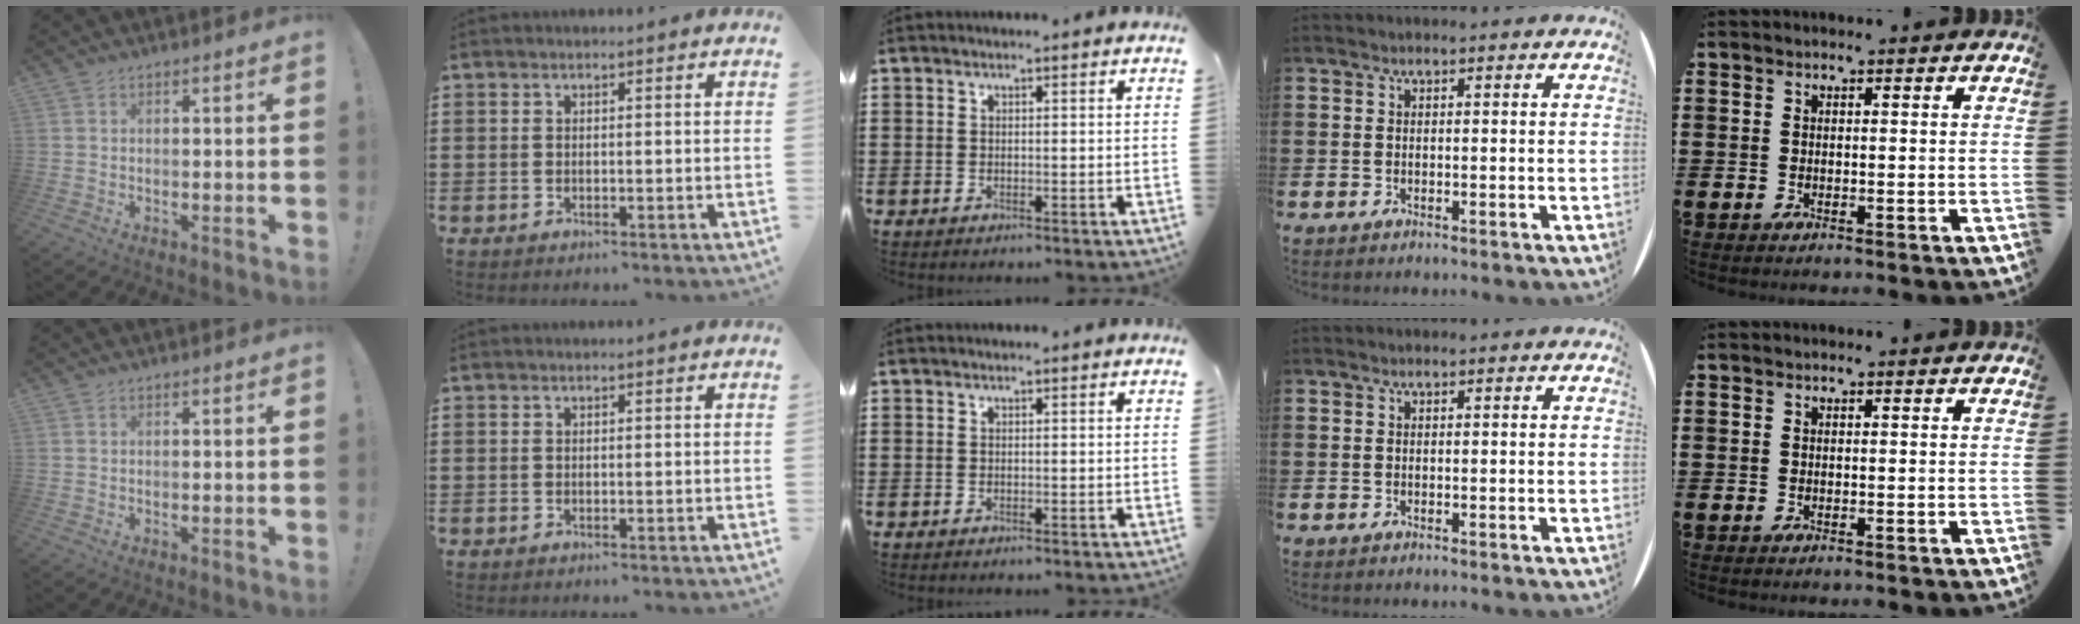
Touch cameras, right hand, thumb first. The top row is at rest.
{}